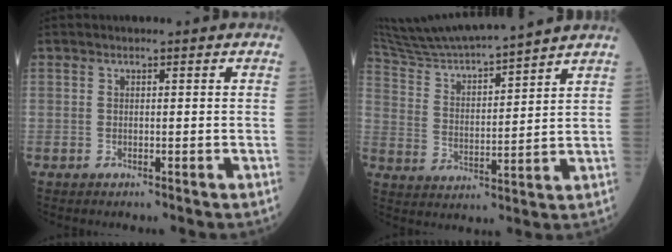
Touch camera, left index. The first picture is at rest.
{"total": 16.6, "force": [15.4, -0.7, 6.2], "torque": [-0.120, 0.004, 0.261]}